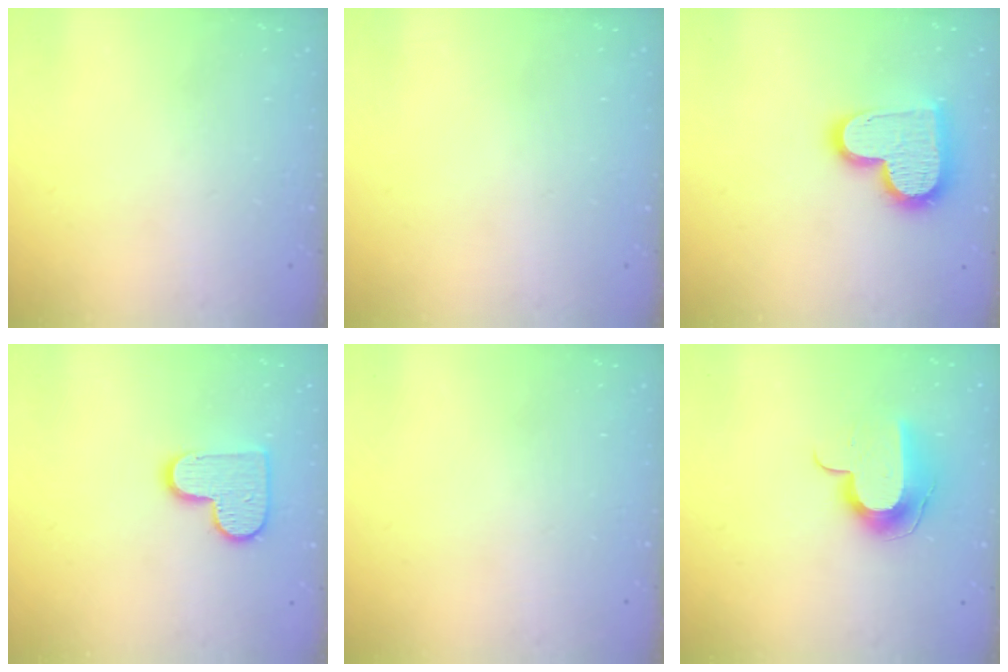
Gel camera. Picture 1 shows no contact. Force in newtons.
{"total": 0.0}
{"total": 17.4, "press": 17.3, "slide": 1.3}
{"total": 11.5, "press": 11.4, "slide": 0.6}
{"total": 0.0}
{"total": 11.8, "press": 11.8, "slide": 0.7}